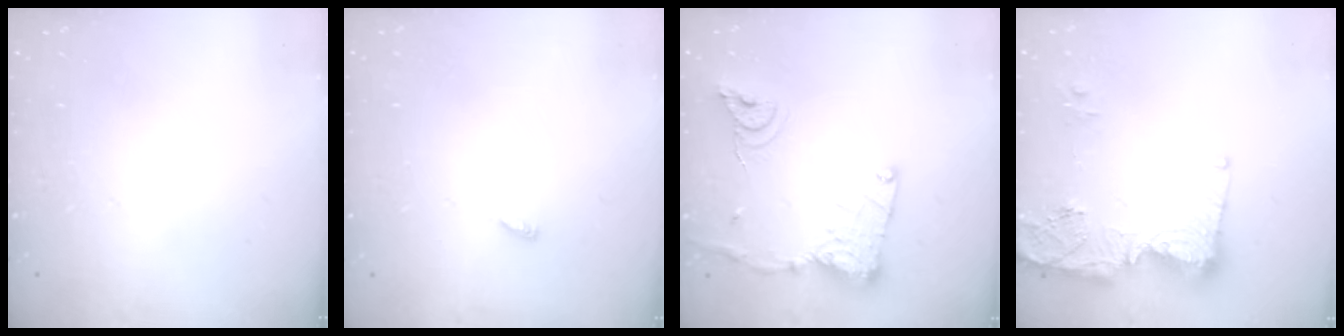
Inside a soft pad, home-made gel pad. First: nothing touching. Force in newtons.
{"total": 2.5, "press": 2.5, "slide": 0.2}
{"total": 15.3, "press": 15.3, "slide": 1.2}
{"total": 14.0, "press": 13.9, "slide": 1.5}